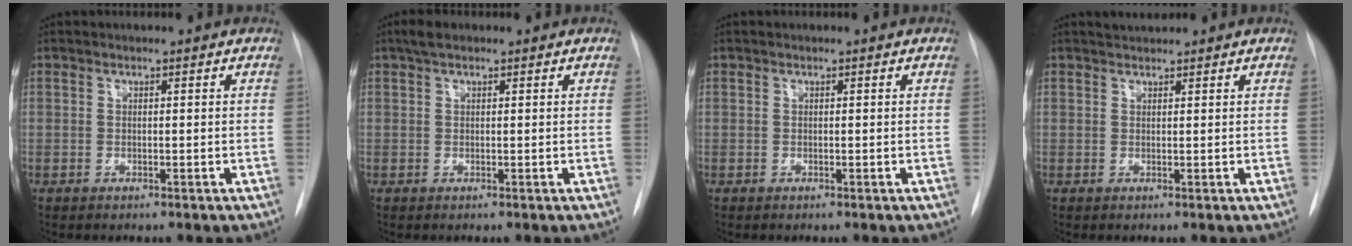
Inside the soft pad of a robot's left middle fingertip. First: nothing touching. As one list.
[{"total": 1.9, "force": [1.3, 0.8, 1.1], "torque": [-0.024, 0.016, 0.023]}, {"total": 0.0}, {"total": 1.3, "force": [1.3, 0.2, 0.1], "torque": [-0.010, 0.010, 0.025]}]